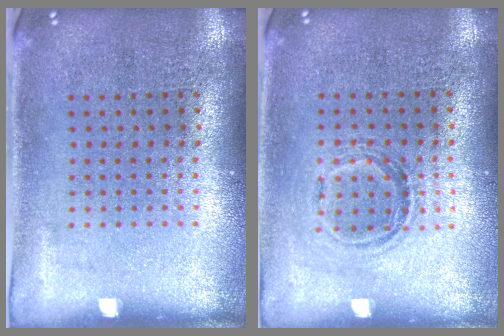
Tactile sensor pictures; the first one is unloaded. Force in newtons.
{"total": 1.1, "press": 0.9, "slide": 0.6}